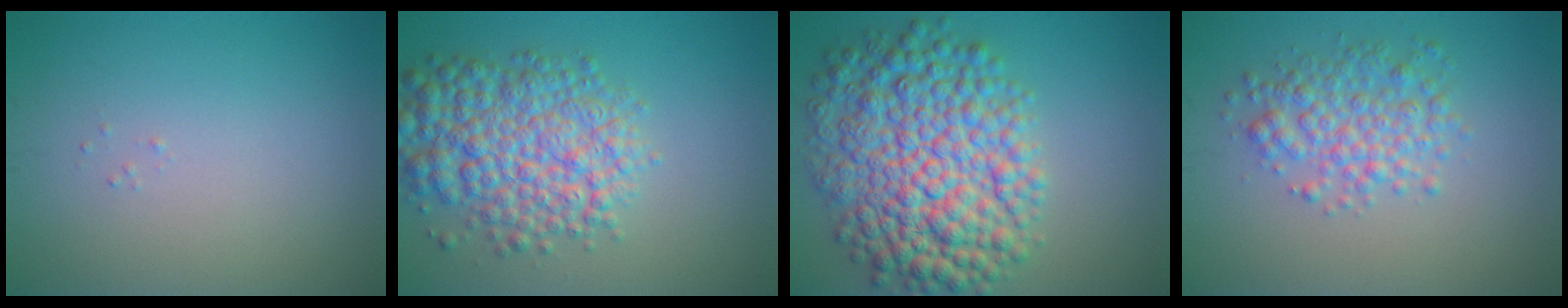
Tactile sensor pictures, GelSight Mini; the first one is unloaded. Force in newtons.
{"total": 7.5, "press": 7.5, "slide": 0.2}
{"total": 10.6, "press": 10.6, "slide": 0.1}
{"total": 3.7, "press": 3.7, "slide": 0.0}